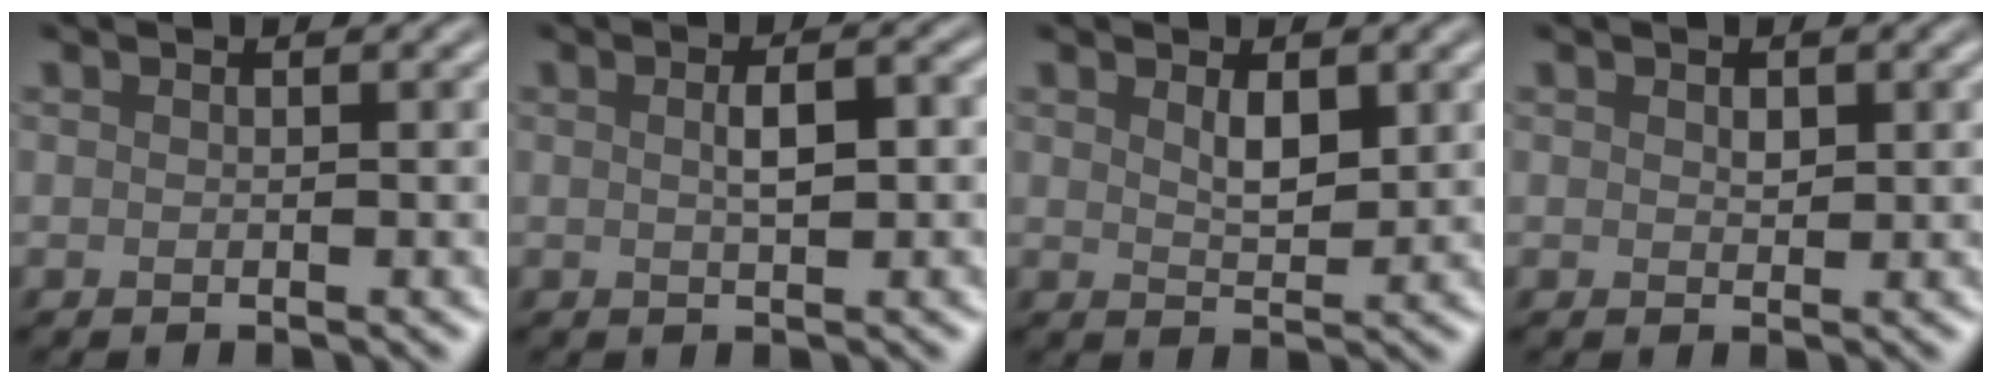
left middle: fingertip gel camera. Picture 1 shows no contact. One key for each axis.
{"total": 2.6, "fx": 0.2, "fy": 0.8, "fz": 2.5, "tx": -0.046, "ty": 0.003, "tz": 0.005}
{"total": 2.2, "fx": 0.9, "fy": 1.0, "fz": 1.7, "tx": -0.031, "ty": -0.004, "tz": 0.020}
{"total": 0.9, "fx": 0.3, "fy": 0.6, "fz": 0.6, "tx": -0.010, "ty": -0.002, "tz": 0.007}